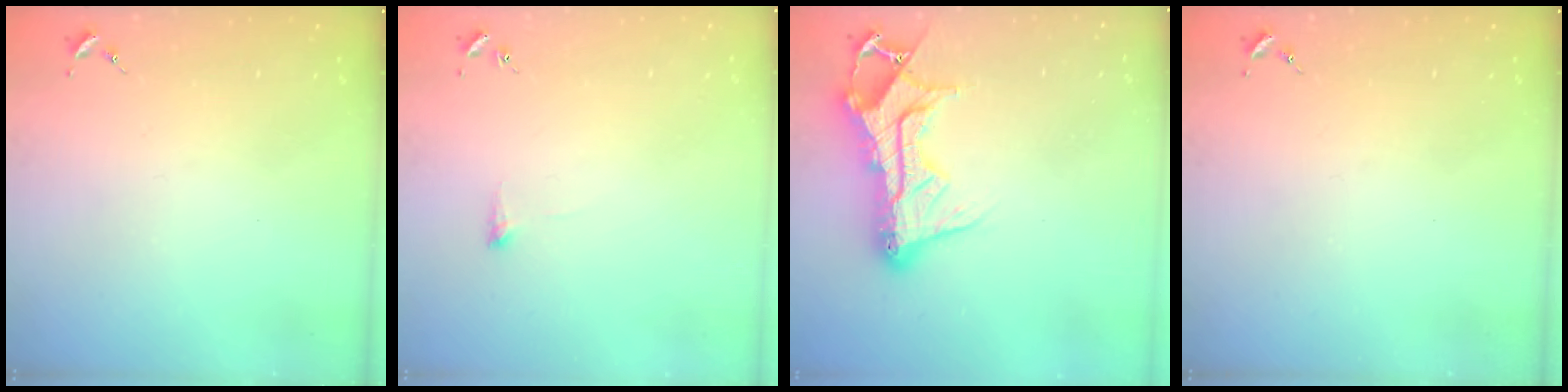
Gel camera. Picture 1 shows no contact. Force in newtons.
{"total": 6.1, "press": 6.1, "slide": 0.9}
{"total": 17.1, "press": 17.1, "slide": 1.5}
{"total": 0.0}